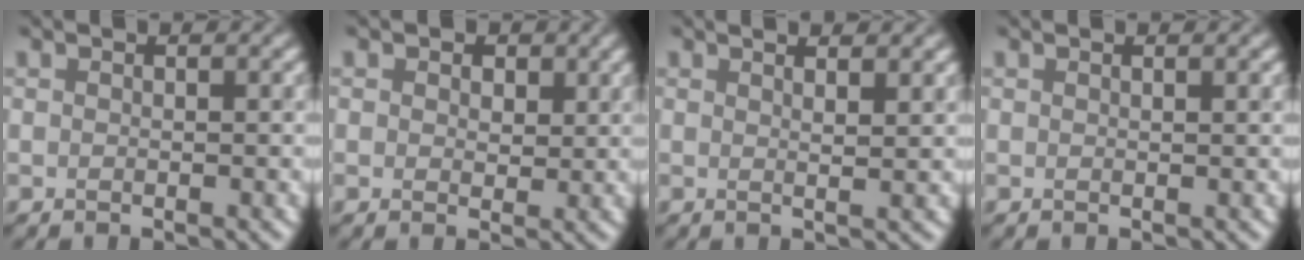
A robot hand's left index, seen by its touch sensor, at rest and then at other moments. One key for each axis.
{"total": 2.1, "fx": 0.9, "fy": 1.6, "fz": 1.1, "tx": -0.016, "ty": 0.000, "tz": 0.007}
{"total": 3.2, "fx": 2.0, "fy": 1.1, "fz": 2.3, "tx": -0.009, "ty": 0.011, "tz": 0.001}
{"total": 0.7, "fx": 0.4, "fy": 0.2, "fz": 0.5, "tx": 0.000, "ty": 0.003, "tz": 0.006}